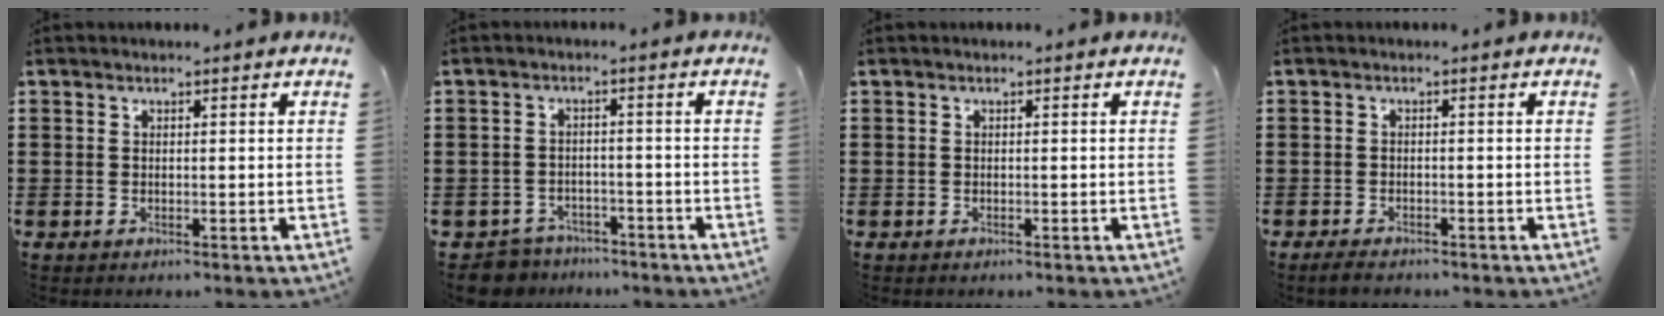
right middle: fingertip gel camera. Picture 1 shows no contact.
{"total": 4.0, "force": [-3.9, 0.9, -0.1], "torque": [-0.020, -0.001, -0.088]}
{"total": 0.0}
{"total": 1.5, "force": [-1.4, 0.4, 0.5], "torque": [-0.021, -0.001, -0.030]}